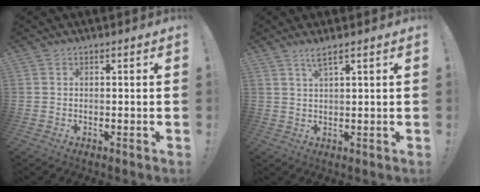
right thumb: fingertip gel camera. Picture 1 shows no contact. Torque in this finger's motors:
{"motor_torque": [-0.01, 0.12, -0.01, 0.01, 0.11]}